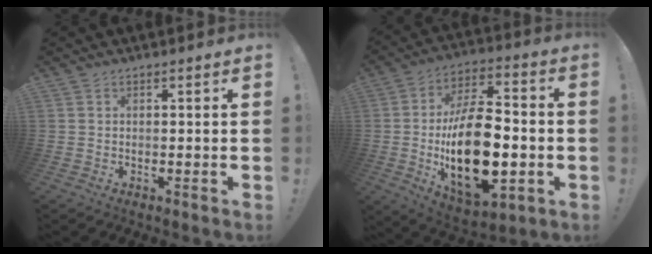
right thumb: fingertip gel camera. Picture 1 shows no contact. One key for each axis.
{"total": 25.6, "fx": -4.1, "fy": 13.6, "fz": 21.3, "tx": -0.380, "ty": 0.014, "tz": -0.057}